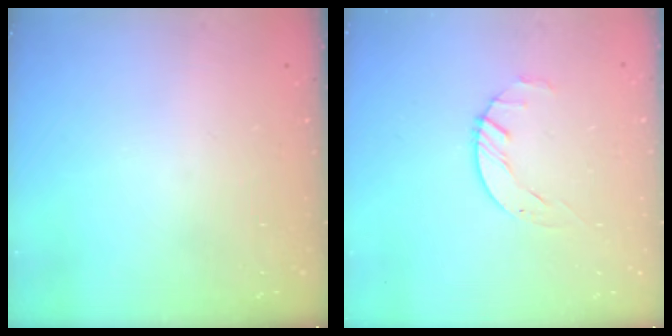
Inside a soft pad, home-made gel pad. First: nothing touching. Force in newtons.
{"total": 1.5, "press": 1.5, "slide": 0.2}